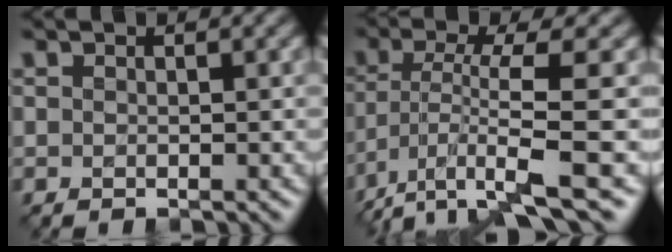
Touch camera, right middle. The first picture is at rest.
{"total": 7.4, "force": [-3.3, 1.5, 6.4], "torque": [-0.112, -0.004, -0.067]}